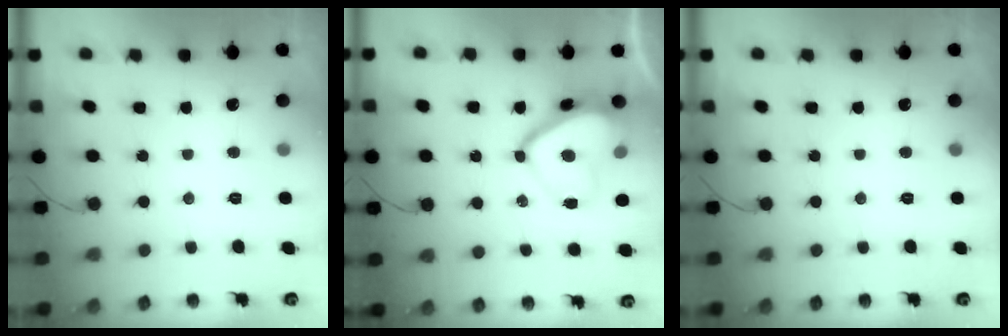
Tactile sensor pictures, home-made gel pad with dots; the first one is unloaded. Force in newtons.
{"total": 11.7, "press": 11.6, "slide": 1.4}
{"total": 0.0}